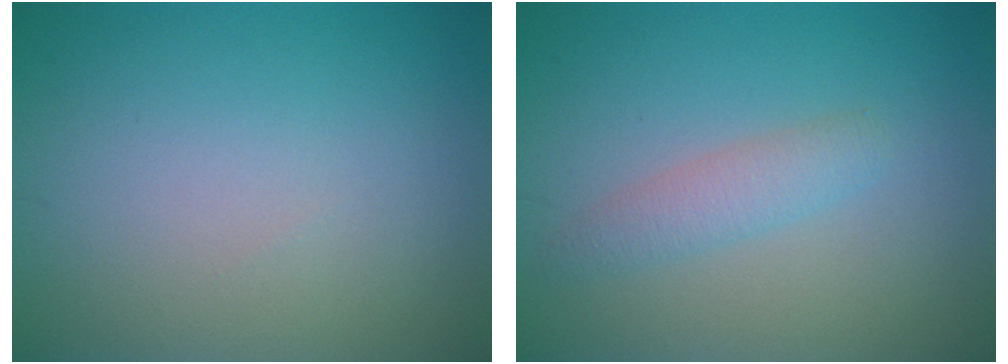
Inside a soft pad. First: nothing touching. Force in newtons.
{"total": 1.9, "press": 1.9, "slide": 0.1}